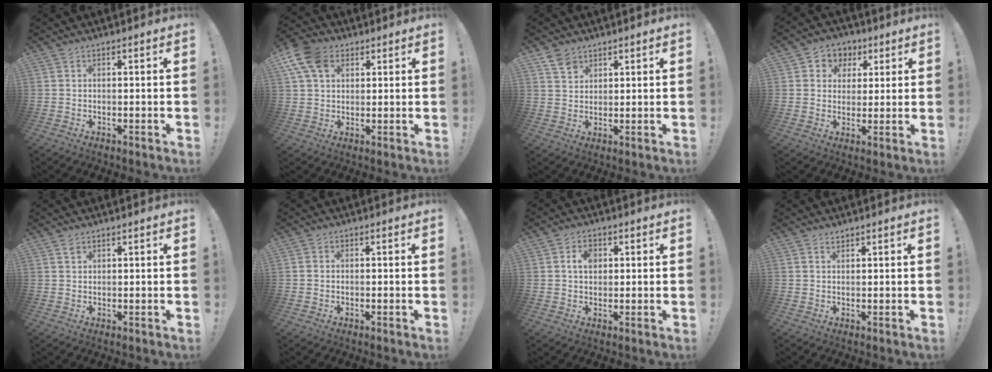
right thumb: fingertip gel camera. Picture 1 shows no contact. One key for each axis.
{"total": 12.1, "fx": 5.2, "fy": 8.4, "fz": 6.9, "tx": -0.134, "ty": -0.009, "tz": 0.102}
{"total": 4.5, "fx": 3.4, "fy": 2.7, "fz": 1.2, "tx": -0.020, "ty": -0.014, "tz": 0.064}
{"total": 6.4, "fx": 1.3, "fy": 6.1, "fz": 1.2, "tx": -0.006, "ty": -0.008, "tz": 0.027}
{"total": 1.2, "fx": 0.8, "fy": 0.7, "fz": 0.4, "tx": 0.005, "ty": -0.005, "tz": 0.013}
{"total": 1.0, "fx": -0.7, "fy": 0.6, "fz": 0.2, "tx": -0.010, "ty": 0.005, "tz": -0.012}
{"total": 4.6, "fx": 1.0, "fy": 3.1, "fz": 3.2, "tx": -0.049, "ty": 0.003, "tz": 0.014}
{"total": 0.9, "fx": 0.8, "fy": 0.2, "fz": 0.1, "tx": 0.005, "ty": -0.005, "tz": 0.015}